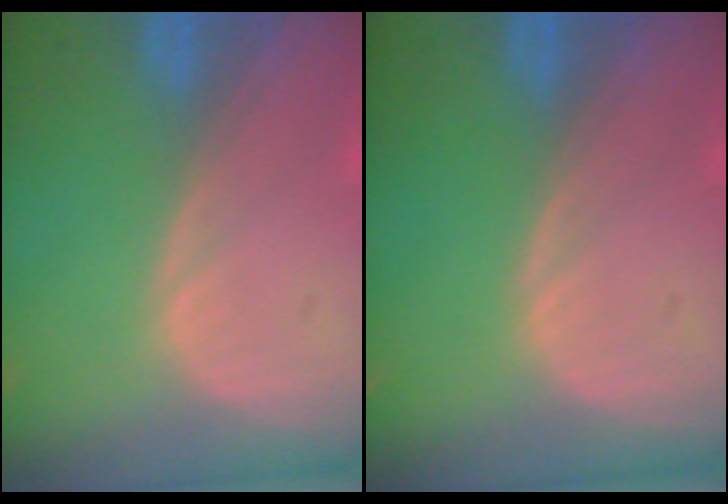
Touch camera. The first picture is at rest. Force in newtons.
{"total": 0.0}